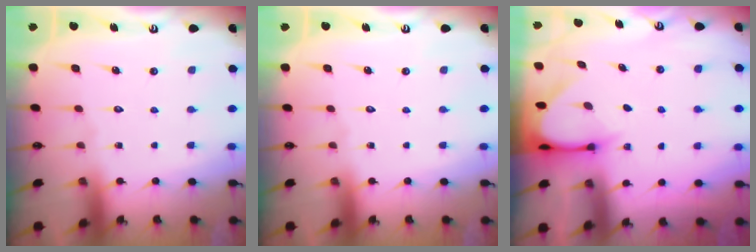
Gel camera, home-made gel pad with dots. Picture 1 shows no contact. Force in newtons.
{"total": 0.0}
{"total": 4.3, "press": 4.2, "slide": 0.5}